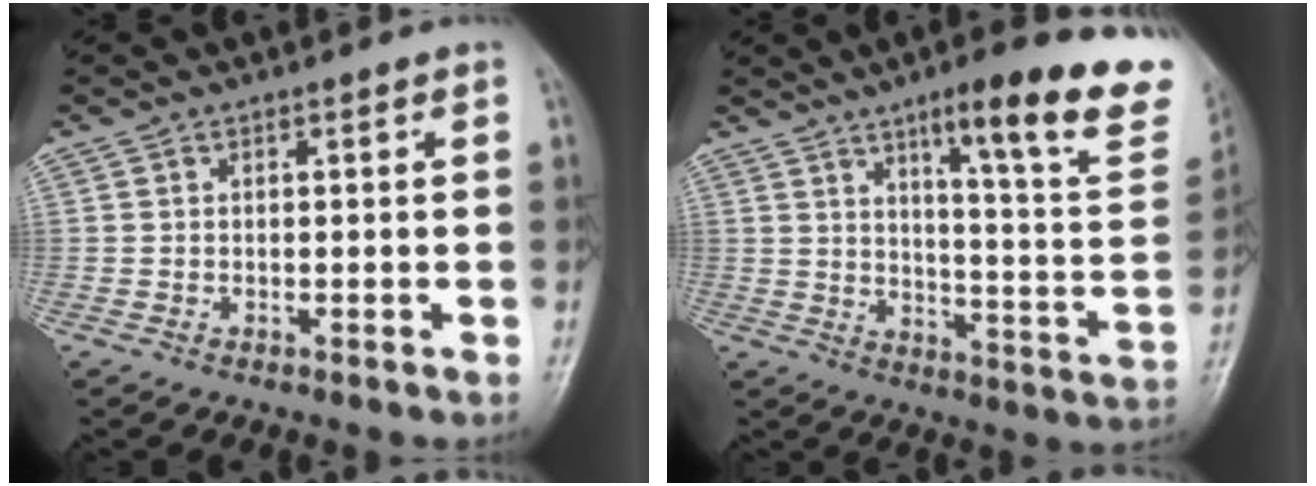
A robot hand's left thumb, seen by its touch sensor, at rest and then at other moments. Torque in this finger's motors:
{"motor_torque": [1.09, 0.87, 1.49, -1.27, 0.12]}